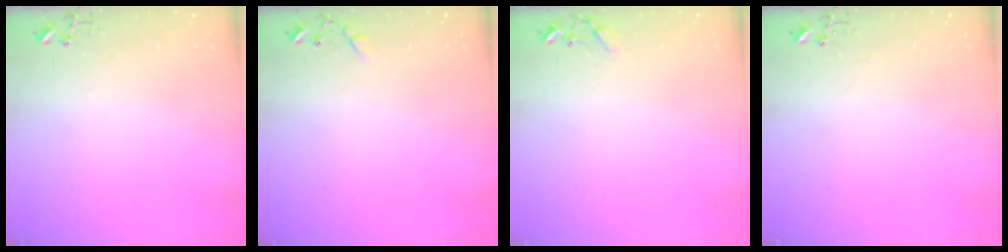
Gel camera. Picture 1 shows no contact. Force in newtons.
{"total": 8.9, "press": 8.9, "slide": 0.5}
{"total": 6.2, "press": 6.2, "slide": 0.4}
{"total": 0.0}